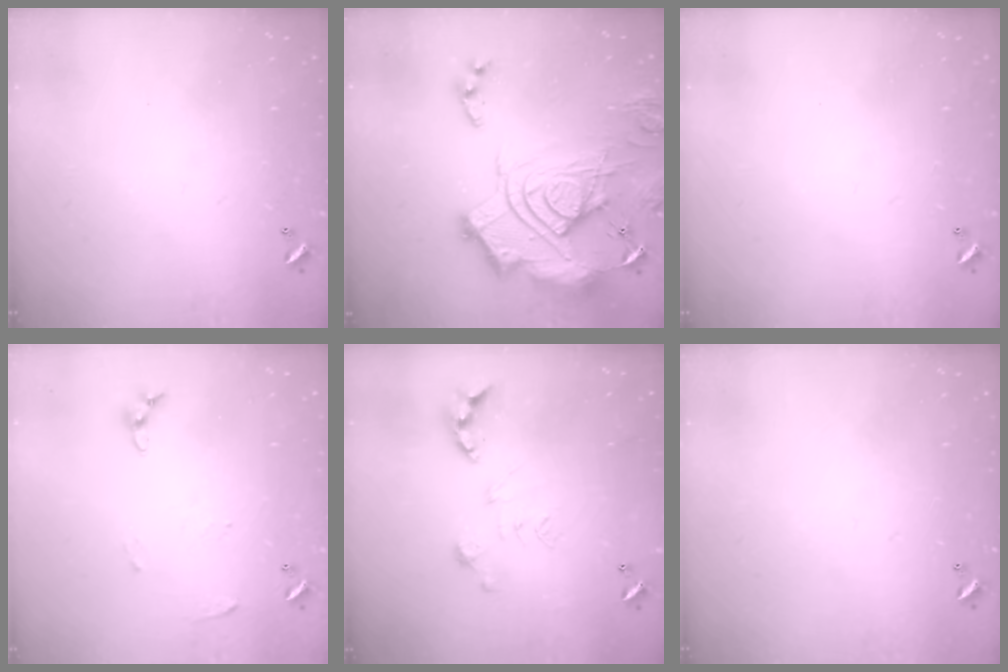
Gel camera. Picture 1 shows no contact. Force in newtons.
{"total": 26.0, "press": 25.8, "slide": 3.2}
{"total": 0.0}
{"total": 4.6, "press": 4.6, "slide": 0.5}
{"total": 0.8, "press": 0.8, "slide": 0.3}
{"total": 0.0}